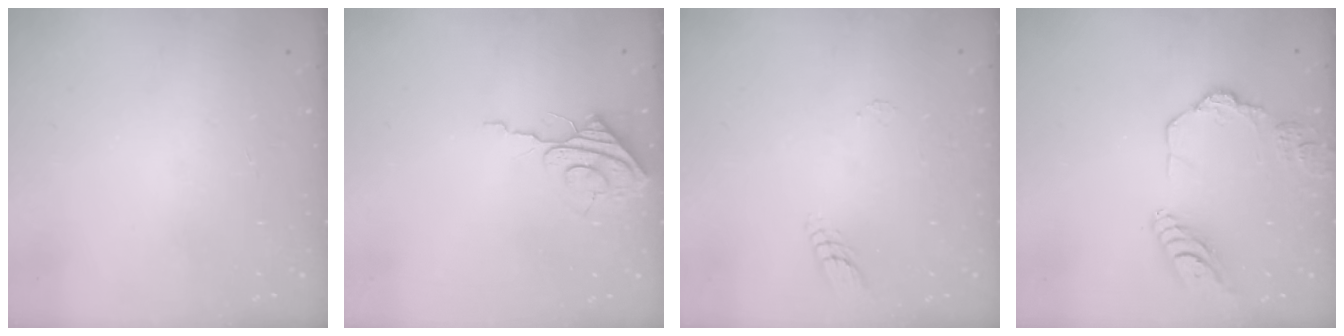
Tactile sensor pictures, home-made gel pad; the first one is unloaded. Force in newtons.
{"total": 8.7, "press": 8.7, "slide": 0.4}
{"total": 5.5, "press": 5.5, "slide": 0.5}
{"total": 13.0, "press": 13.0, "slide": 1.1}